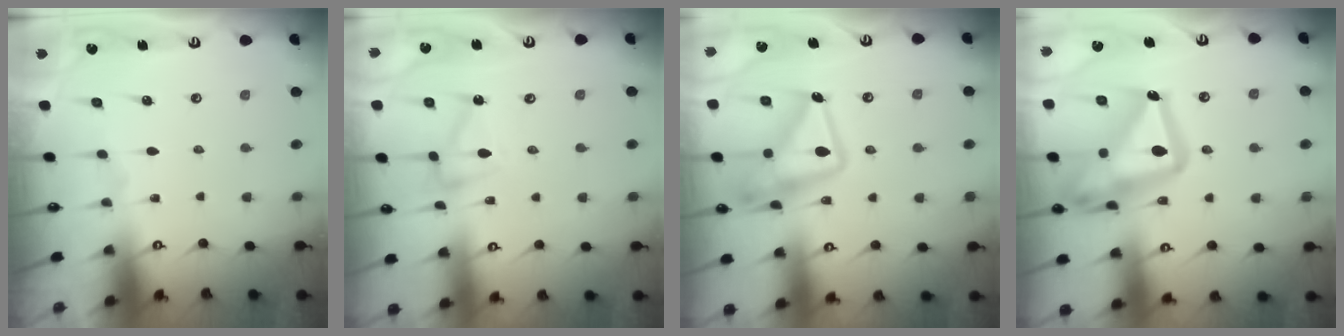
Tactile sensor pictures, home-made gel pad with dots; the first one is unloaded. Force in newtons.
{"total": 6.7, "press": 6.7, "slide": 0.3}
{"total": 18.4, "press": 18.3, "slide": 1.4}
{"total": 23.4, "press": 23.3, "slide": 2.2}